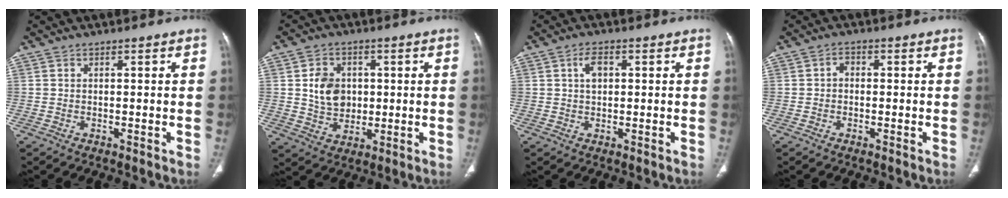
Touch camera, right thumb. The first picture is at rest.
{"total": 8.2, "force": [1.0, 6.7, 4.6], "torque": [-0.053, -0.007, 0.022]}
{"total": 3.4, "force": [0.9, 2.1, 2.6], "torque": [-0.040, 0.005, 0.014]}
{"total": 1.9, "force": [-0.2, 1.5, 1.1], "torque": [-0.005, 0.010, -0.011]}